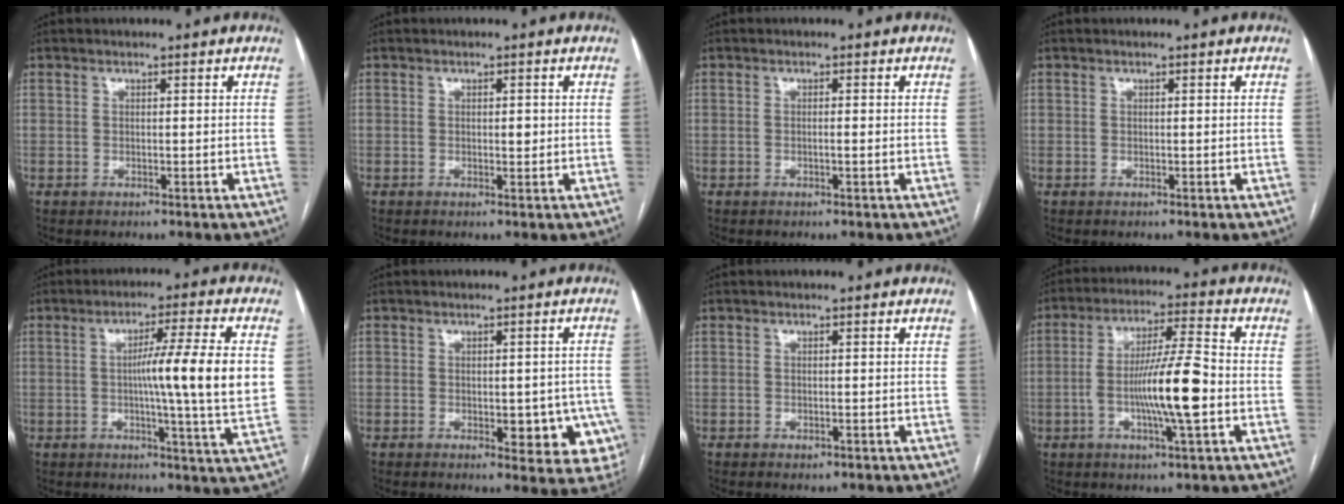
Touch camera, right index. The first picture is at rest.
{"total": 1.0, "force": [0.1, 0.5, 0.9], "torque": [-0.012, 0.000, 0.001]}
{"total": 0.7, "force": [-0.2, 0.0, 0.7], "torque": [-0.011, 0.001, -0.003]}
{"total": 0.0}
{"total": 12.8, "force": [0.7, -1.1, 12.7], "torque": [-0.195, -0.001, 0.005]}
{"total": 9.1, "force": [-2.6, 4.6, 7.4], "torque": [-0.069, 0.012, -0.025]}
{"total": 1.0, "force": [-0.6, 0.4, 0.7], "torque": [-0.012, -0.002, -0.003]}
{"total": 12.0, "force": [-2.4, 0.7, 11.7], "torque": [-0.212, 0.002, -0.047]}